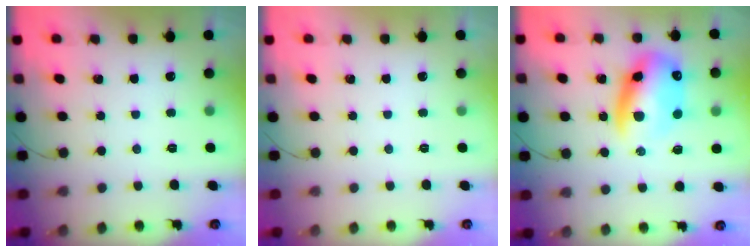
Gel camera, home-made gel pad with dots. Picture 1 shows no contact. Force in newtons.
{"total": 0.0}
{"total": 14.5, "press": 14.1, "slide": 3.7}